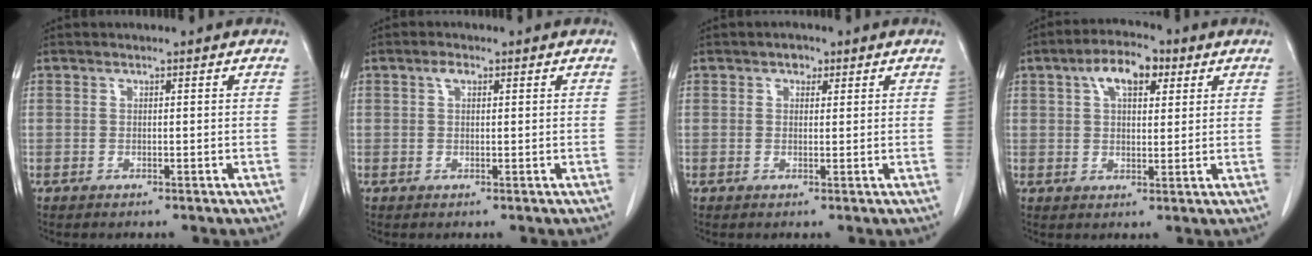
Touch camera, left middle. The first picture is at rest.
{"total": 1.4, "force": [0.7, 0.8, 1.0], "torque": [-0.022, 0.008, 0.011]}
{"total": 1.1, "force": [0.6, 0.8, 0.4], "torque": [-0.008, 0.001, 0.008]}
{"total": 7.1, "force": [3.3, 3.2, 5.4], "torque": [-0.095, 0.021, 0.053]}